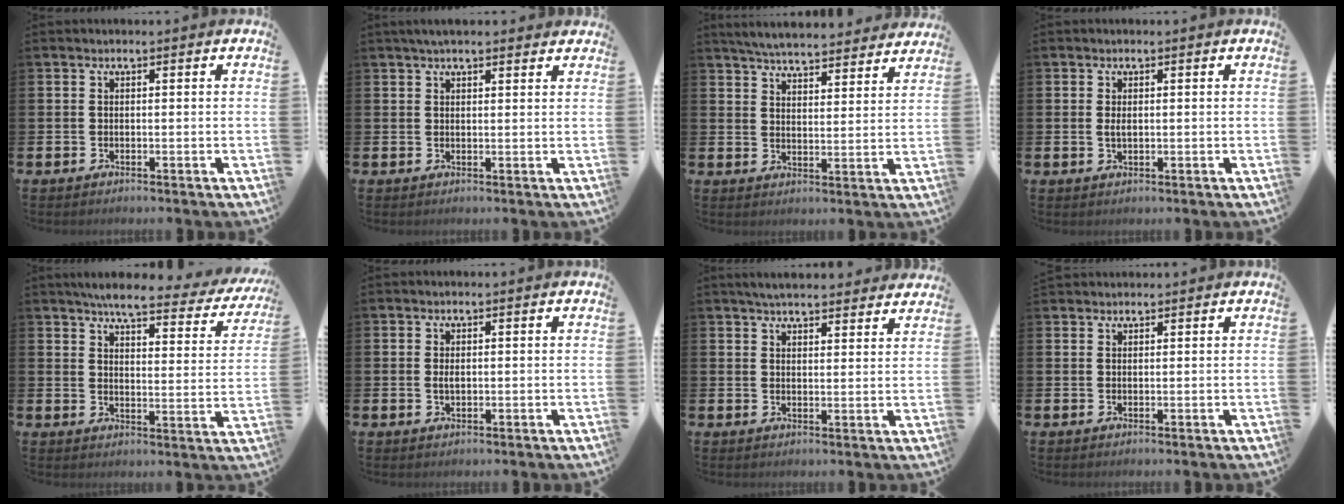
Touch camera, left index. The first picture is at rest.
{"total": 2.7, "force": [2.4, 0.6, 1.1], "torque": [-0.020, -0.002, 0.041]}
{"total": 5.8, "force": [5.7, 0.6, 0.9], "torque": [-0.029, -0.038, 0.100]}
{"total": 1.0, "force": [0.2, 0.5, 0.8], "torque": [-0.004, 0.000, -0.001]}
{"total": 5.9, "force": [5.2, 0.9, 2.6], "torque": [-0.054, -0.035, 0.081]}
{"total": 0.9, "force": [0.1, 0.5, 0.7], "torque": [-0.010, 0.002, 0.001]}
{"total": 4.5, "force": [4.3, 0.6, 1.0], "torque": [-0.021, -0.020, 0.077]}
{"total": 1.3, "force": [1.3, 0.2, -0.1], "torque": [0.009, -0.002, 0.022]}